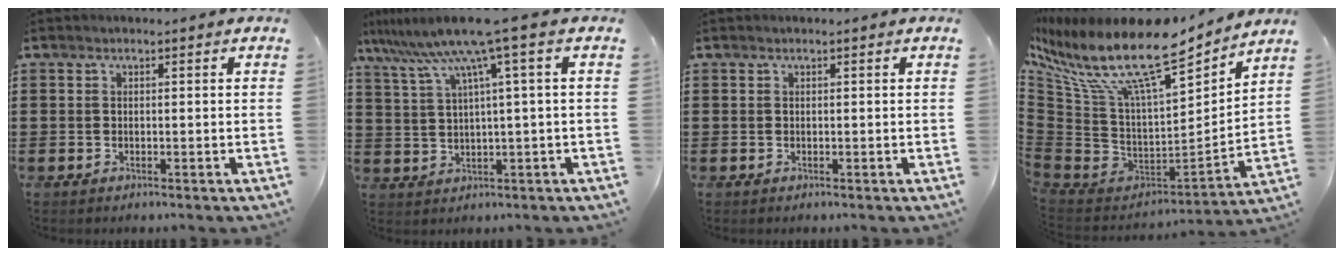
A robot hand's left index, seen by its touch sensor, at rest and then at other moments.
{"total": 8.7, "force": [4.6, -0.7, 7.4], "torque": [-0.169, -0.027, 0.071]}
{"total": 0.0}
{"total": 14.9, "force": [9.8, 4.4, 10.3], "torque": [-0.228, -0.074, 0.154]}